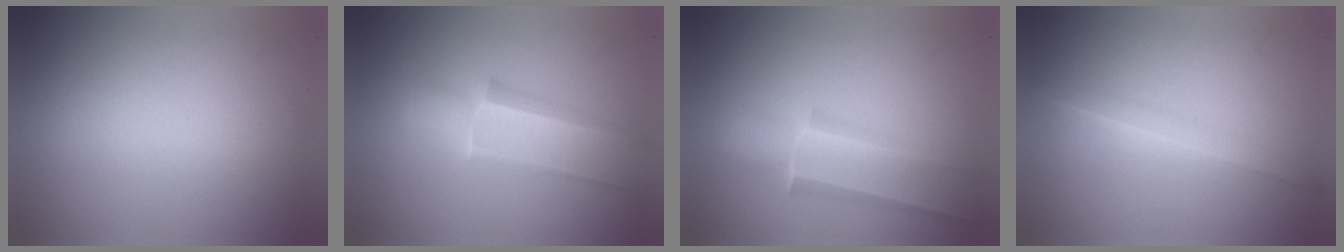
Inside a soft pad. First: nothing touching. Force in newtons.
{"total": 2.2}
{"total": 2.6}
{"total": 1.4}